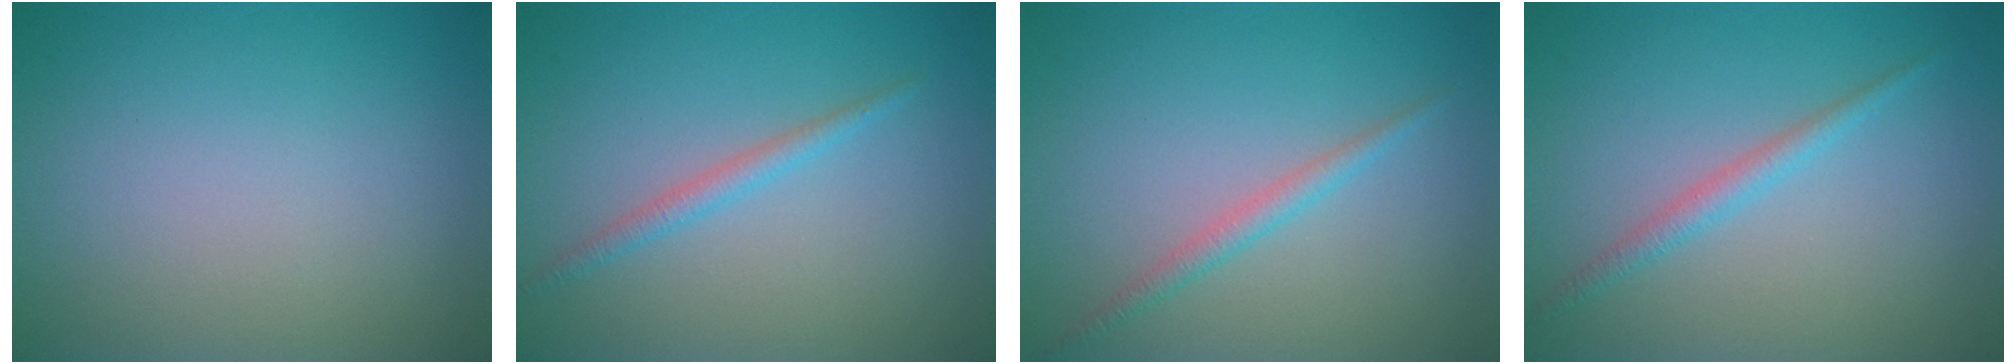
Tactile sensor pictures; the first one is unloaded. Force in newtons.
{"total": 1.4, "press": 1.4, "slide": 0.1}
{"total": 1.5, "press": 1.5, "slide": 0.1}
{"total": 1.7, "press": 1.7, "slide": 0.1}